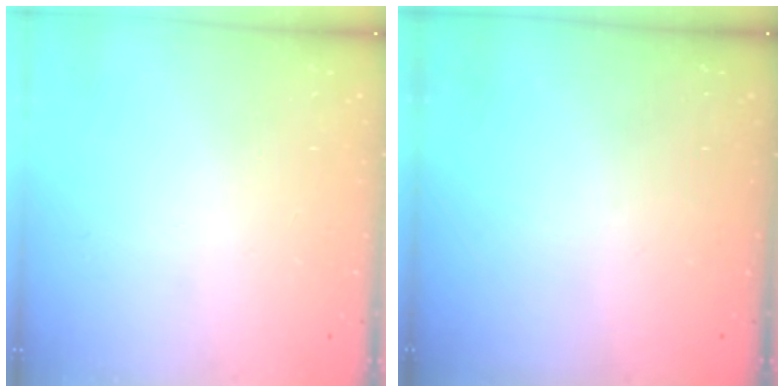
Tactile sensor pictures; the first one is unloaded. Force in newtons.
{"total": 0.0}